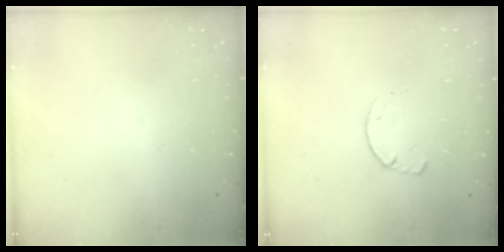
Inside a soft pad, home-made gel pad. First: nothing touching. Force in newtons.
{"total": 1.4, "press": 1.4, "slide": 0.3}